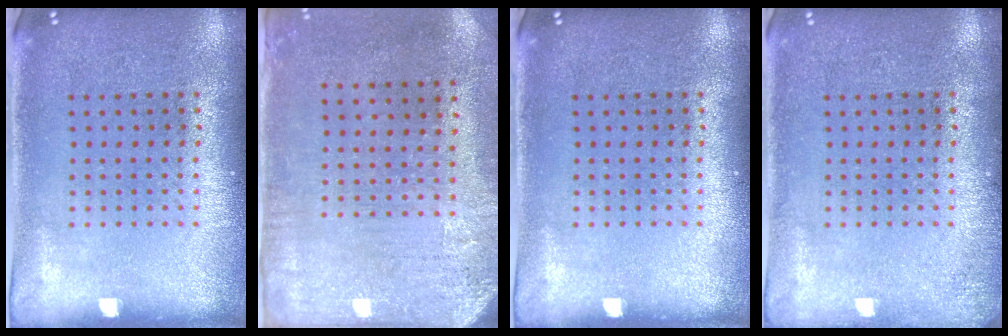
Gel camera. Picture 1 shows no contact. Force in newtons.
{"total": 3.1, "press": 2.5, "slide": 1.9}
{"total": 0.0}
{"total": 1.2, "press": 1.1, "slide": 0.2}